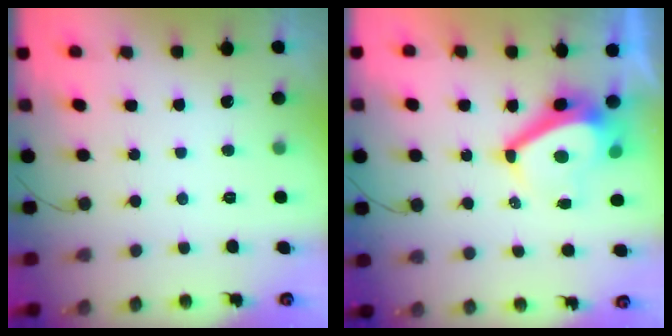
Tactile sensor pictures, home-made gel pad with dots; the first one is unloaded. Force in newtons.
{"total": 9.6, "press": 9.6, "slide": 1.0}